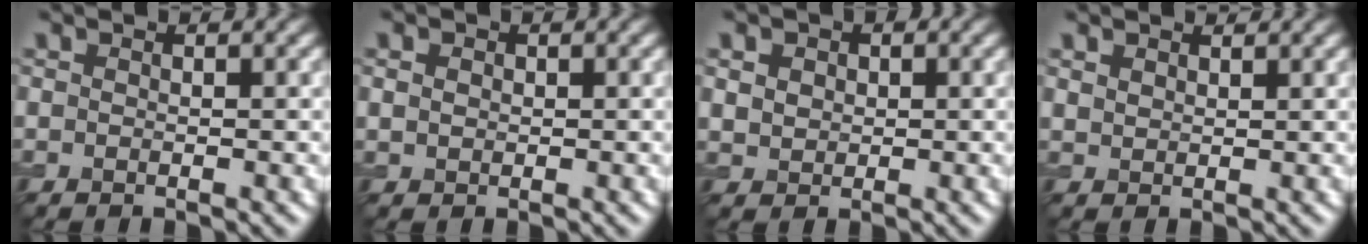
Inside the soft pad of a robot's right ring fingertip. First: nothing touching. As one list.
[{"total": 1.1, "force": [0.2, 0.9, 0.5], "torque": [-0.010, 0.000, 0.005]}, {"total": 3.3, "force": [1.4, 2.6, 1.5], "torque": [-0.036, 0.008, 0.019]}, {"total": 1.6, "force": [1.4, 0.7, 0.4], "torque": [-0.013, 0.002, 0.027]}]